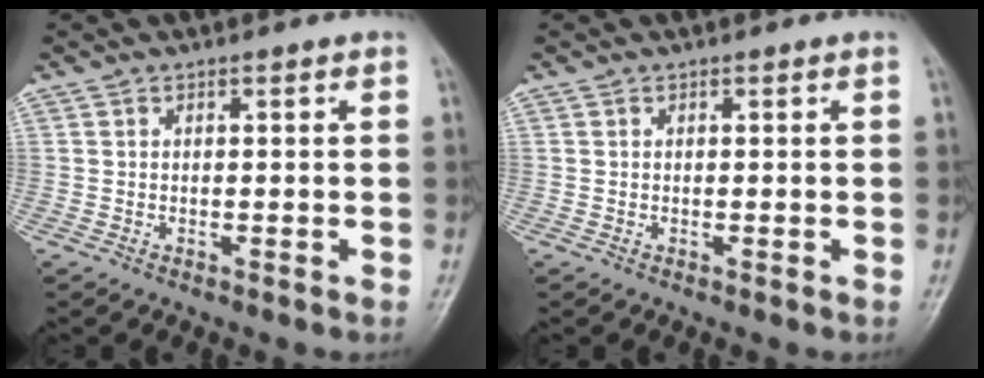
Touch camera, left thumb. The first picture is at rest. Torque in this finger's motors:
{"motor_torque": [0.00, 0.01, -0.02, -0.08, 0.00]}